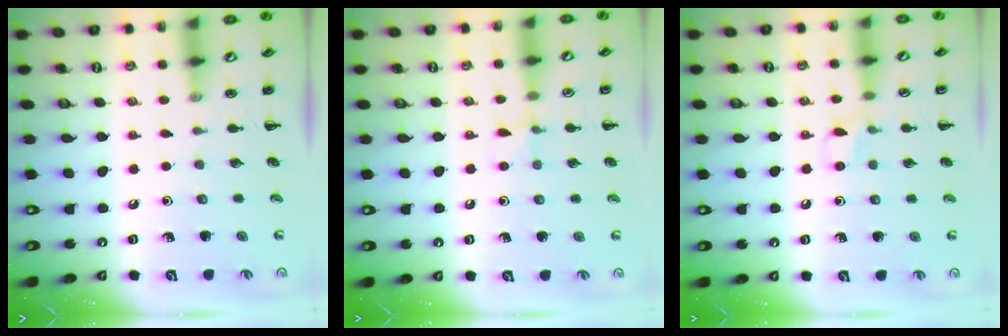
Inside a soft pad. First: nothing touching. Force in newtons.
{"total": 5.1, "press": 4.7, "slide": 1.9}
{"total": 4.4, "press": 4.1, "slide": 1.4}